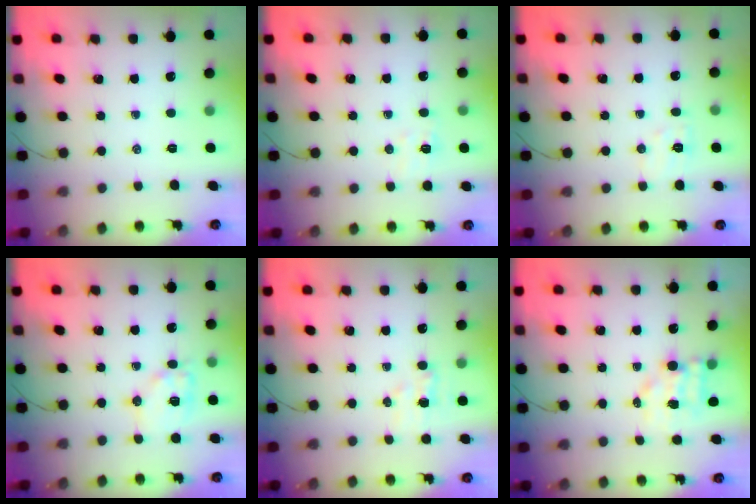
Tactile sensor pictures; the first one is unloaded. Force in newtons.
{"total": 5.8, "press": 5.7, "slide": 0.9}
{"total": 5.7, "press": 5.6, "slide": 1.3}
{"total": 11.2, "press": 11.1, "slide": 1.4}
{"total": 5.4, "press": 5.3, "slide": 1.2}
{"total": 5.5, "press": 5.5, "slide": 0.6}